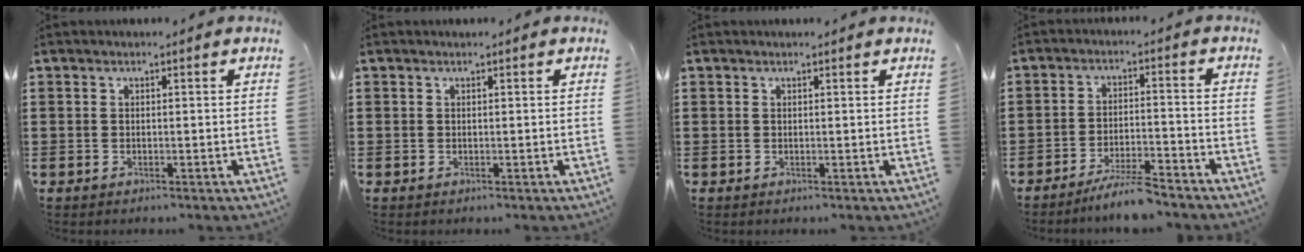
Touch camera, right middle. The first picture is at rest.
{"total": 0.0}
{"total": 0.0}
{"total": 5.4, "force": [-5.0, 0.1, 2.1], "torque": [-0.049, -0.009, -0.096]}